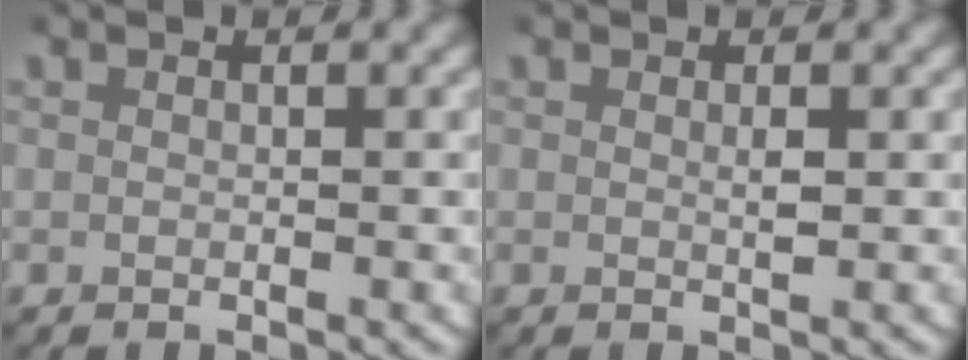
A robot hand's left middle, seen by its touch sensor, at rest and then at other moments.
{"total": 0.8, "force": [0.3, 0.1, 0.7], "torque": [-0.014, -0.006, 0.006]}